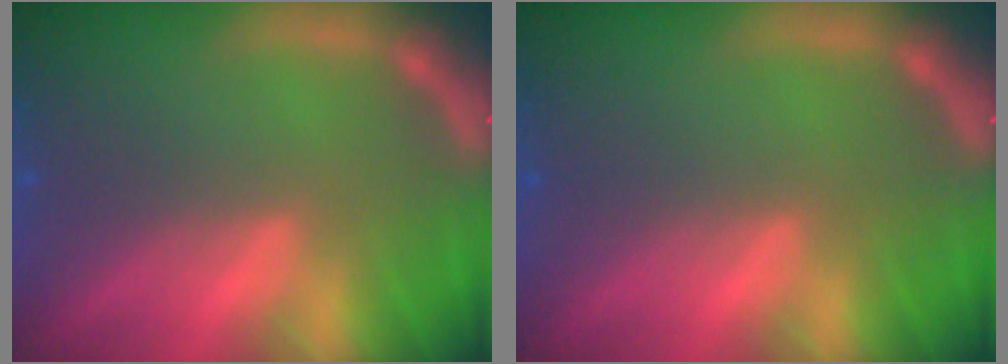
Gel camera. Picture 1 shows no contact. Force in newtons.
{"total": 0.0}